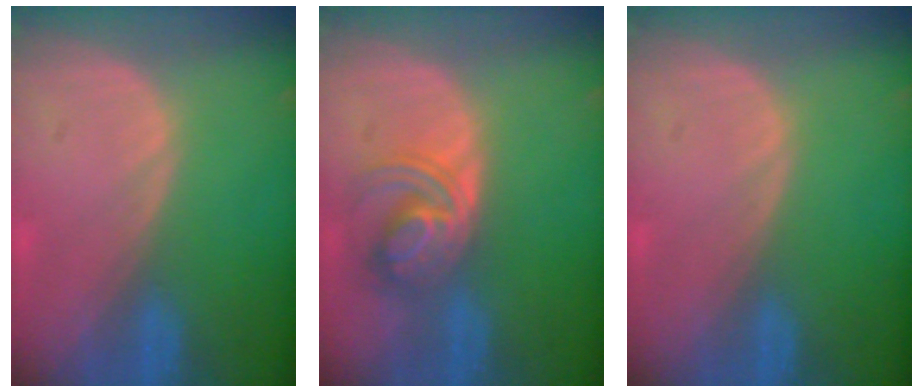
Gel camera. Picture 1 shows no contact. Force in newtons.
{"total": 5.6, "press": 5.6, "slide": 0.3}
{"total": 0.0}